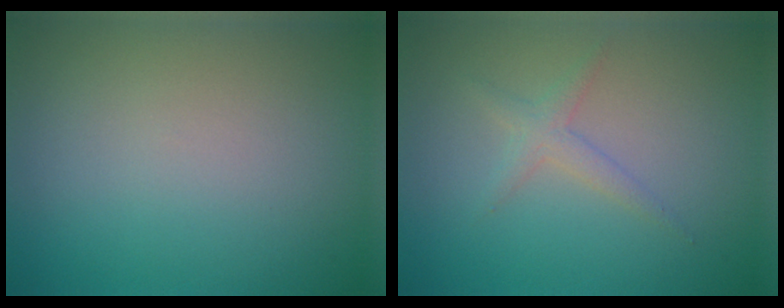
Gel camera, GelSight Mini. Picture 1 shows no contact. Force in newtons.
{"total": 1.6, "press": 1.6, "slide": 0.1}